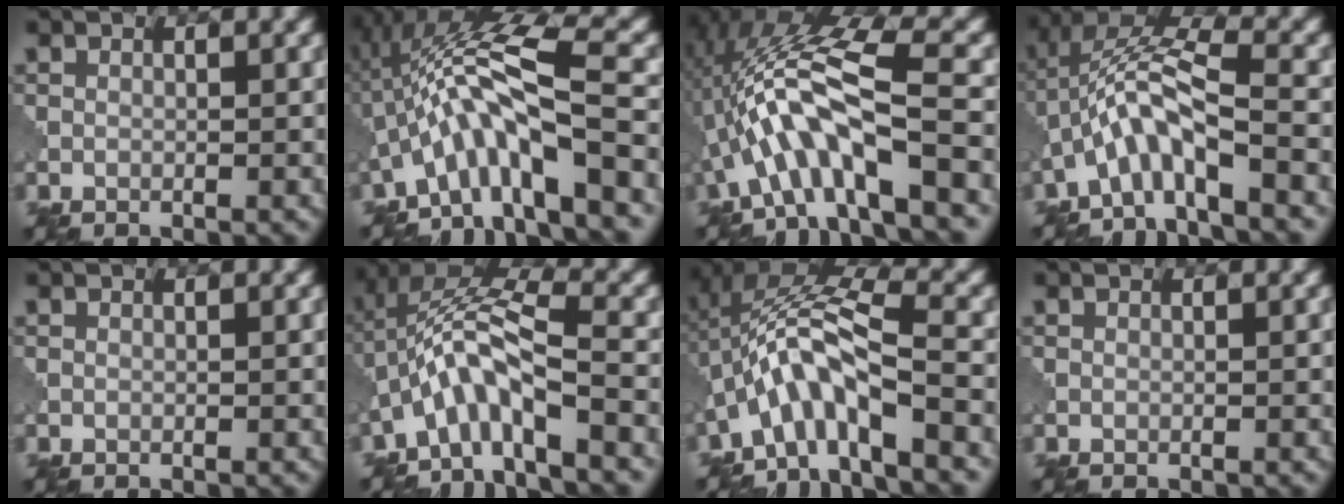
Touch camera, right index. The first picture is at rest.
{"total": 8.9, "force": [-2.6, 1.6, 8.4], "torque": [-0.140, 0.029, -0.053]}
{"total": 8.7, "force": [-2.7, 1.9, 8.1], "torque": [-0.144, 0.021, -0.051]}
{"total": 6.5, "force": [-2.9, 1.6, 5.6], "torque": [-0.112, 0.019, -0.064]}
{"total": 0.0}
{"total": 7.3, "force": [-3.1, 1.9, 6.4], "torque": [-0.121, 0.020, -0.069]}
{"total": 8.4, "force": [-3.3, 2.1, 7.4], "torque": [-0.137, 0.022, -0.070]}
{"total": 0.0}